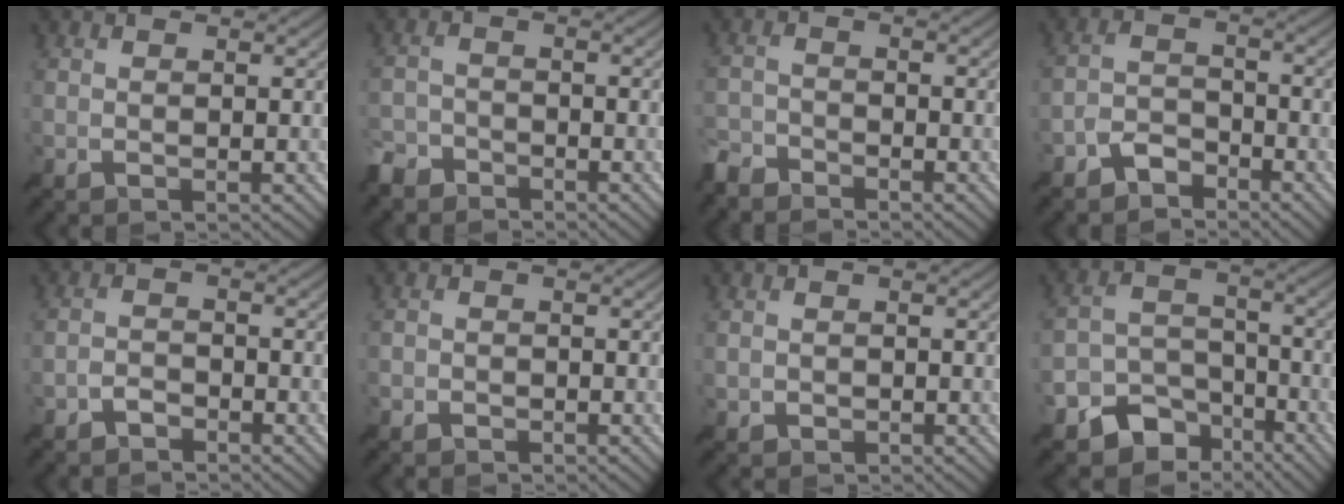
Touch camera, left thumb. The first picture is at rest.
{"total": 3.7, "force": [-3.2, 1.7, 0.7], "torque": [-0.012, -0.003, -0.074]}
{"total": 3.5, "force": [-3.3, 0.9, 0.6], "torque": [-0.014, -0.007, -0.079]}
{"total": 4.1, "force": [-3.3, 2.0, 1.3], "torque": [-0.026, 0.004, -0.077]}
{"total": 2.0, "force": [-1.7, 0.8, 0.6], "torque": [-0.009, 0.005, -0.039]}
{"total": 1.3, "force": [-0.9, 0.9, 0.1], "torque": [0.003, 0.000, -0.021]}
{"total": 1.3, "force": [-0.4, 1.2, 0.4], "torque": [-0.006, -0.006, -0.009]}
{"total": 9.2, "force": [-6.4, 6.0, 2.8], "torque": [-0.057, -0.002, -0.114]}